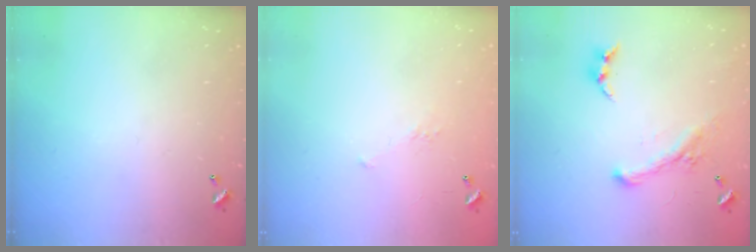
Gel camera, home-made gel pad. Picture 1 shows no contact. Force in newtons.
{"total": 5.5, "press": 5.4, "slide": 0.9}
{"total": 1.9, "press": 1.3, "slide": 1.4}